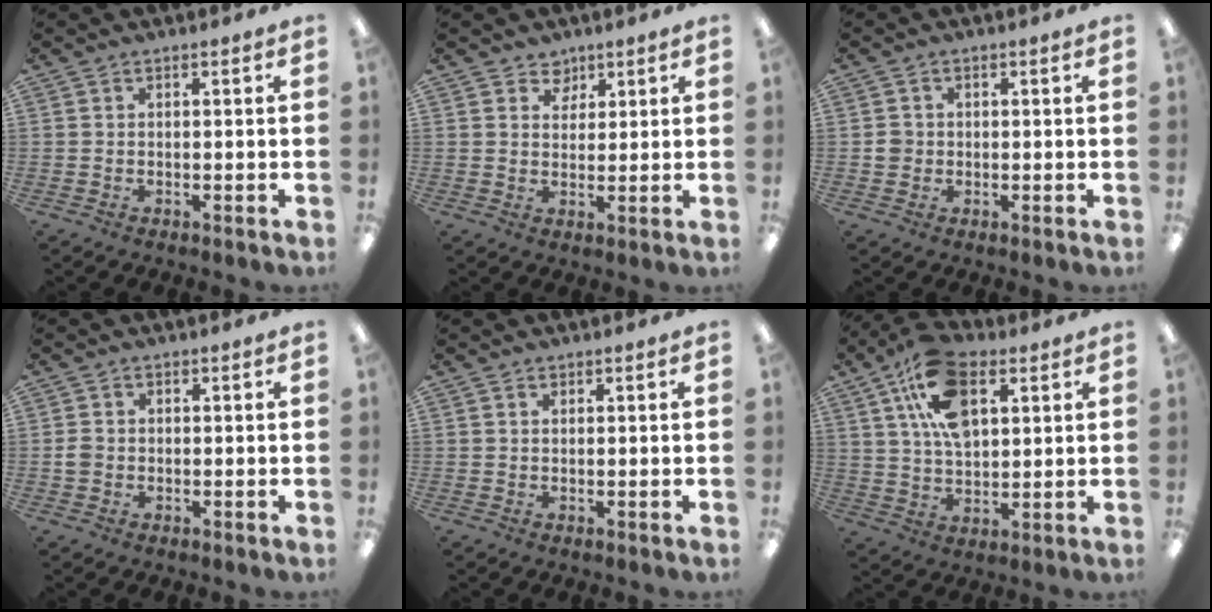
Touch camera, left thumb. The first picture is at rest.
{"total": 4.1, "force": [2.9, 2.9, 0.1], "torque": [0.007, -0.015, 0.049]}
{"total": 2.5, "force": [0.0, 2.4, 0.7], "torque": [-0.004, 0.002, -0.004]}
{"total": 2.1, "force": [-0.3, 1.8, 1.0], "torque": [-0.016, 0.005, -0.006]}
{"total": 0.7, "force": [0.5, 0.4, 0.2], "torque": [-0.005, 0.002, 0.009]}
{"total": 16.0, "force": [7.3, 9.1, 10.9], "torque": [-0.201, -0.001, 0.133]}